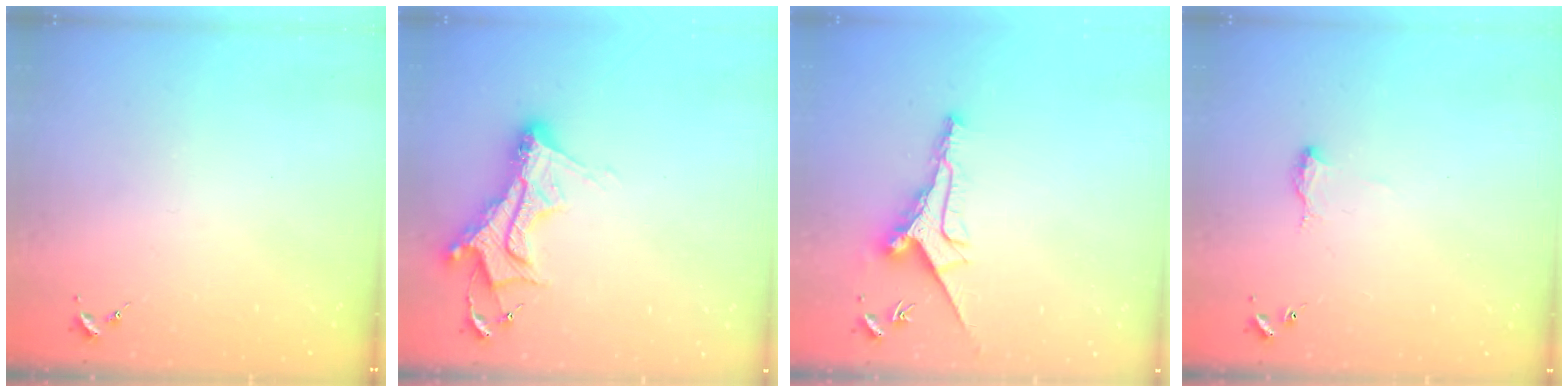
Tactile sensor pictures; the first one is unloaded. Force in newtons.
{"total": 12.5, "press": 12.4, "slide": 1.1}
{"total": 10.5, "press": 10.5, "slide": 0.3}
{"total": 6.6, "press": 6.5, "slide": 0.9}